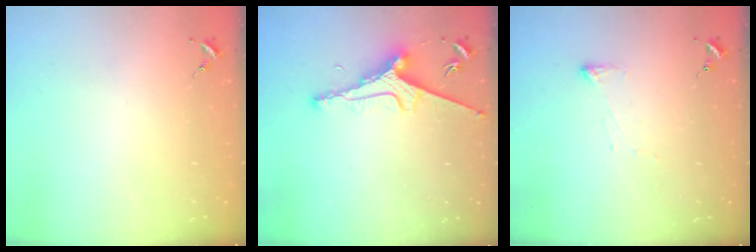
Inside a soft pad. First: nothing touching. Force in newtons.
{"total": 8.4, "press": 8.3, "slide": 0.9}
{"total": 3.5, "press": 3.4, "slide": 0.7}